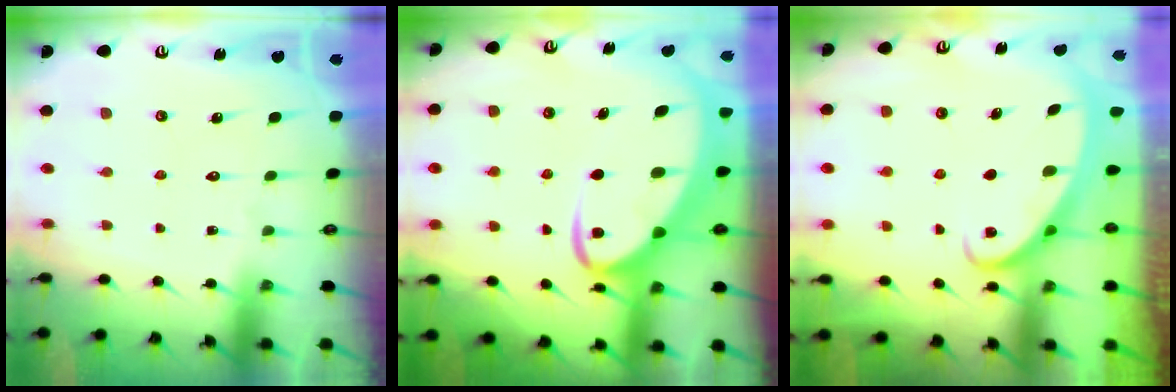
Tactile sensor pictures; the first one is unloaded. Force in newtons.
{"total": 8.0, "press": 7.9, "slide": 1.0}
{"total": 2.5, "press": 2.5, "slide": 0.3}